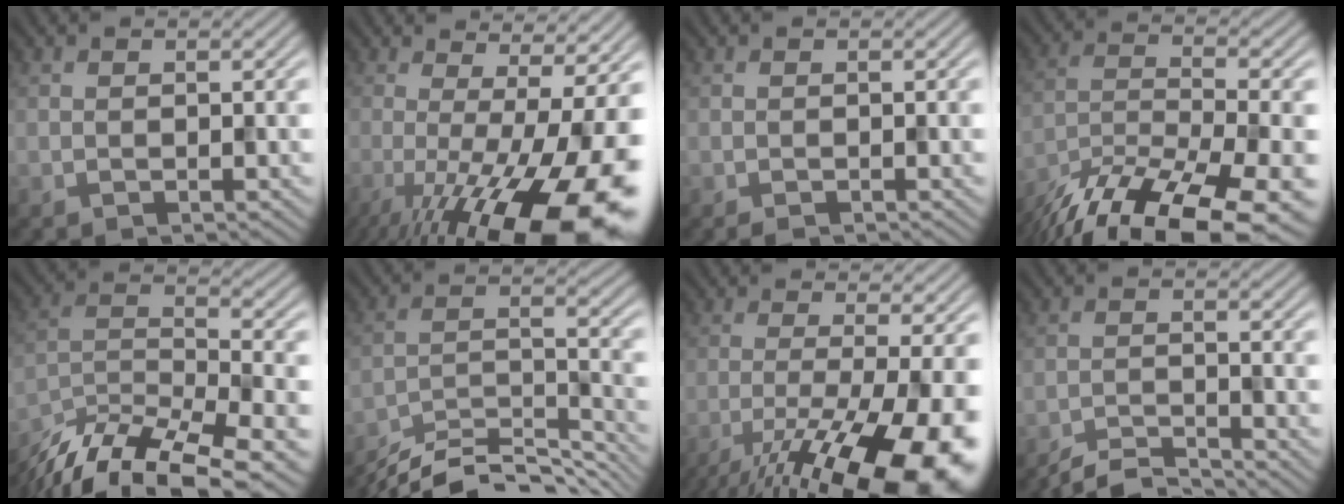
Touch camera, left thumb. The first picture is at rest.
{"total": 19.1, "force": [-5.8, 5.6, 17.3], "torque": [-0.246, -0.018, -0.084]}
{"total": 0.7, "force": [-0.5, 0.3, 0.4], "torque": [-0.007, -0.003, -0.007]}
{"total": 16.7, "force": [-12.6, 5.0, 9.8], "torque": [-0.204, -0.048, -0.196]}
{"total": 13.6, "force": [-10.6, 3.8, 7.7], "torque": [-0.163, -0.010, -0.187]}
{"total": 11.8, "force": [-10.4, 2.5, 5.0], "torque": [-0.096, 0.000, -0.172]}
{"total": 17.2, "force": [-9.0, 4.5, 13.9], "torque": [-0.221, -0.022, -0.134]}
{"total": 4.1, "force": [-3.9, 0.4, 1.4], "torque": [-0.020, 0.000, -0.080]}